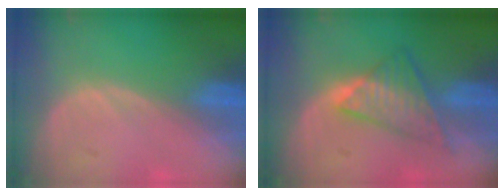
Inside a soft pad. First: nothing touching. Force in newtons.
{"total": 6.8, "press": 6.5, "slide": 2.2}